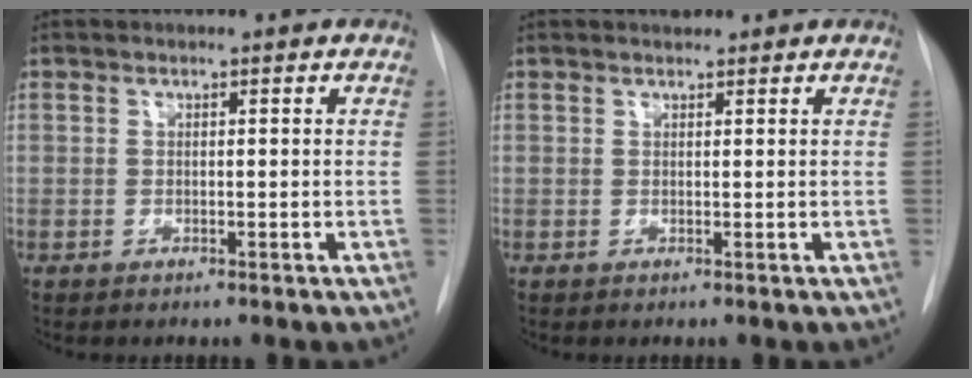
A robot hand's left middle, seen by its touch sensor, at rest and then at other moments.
{"total": 0.9, "force": [0.9, 0.3, 0.0], "torque": [-0.010, 0.004, 0.015]}